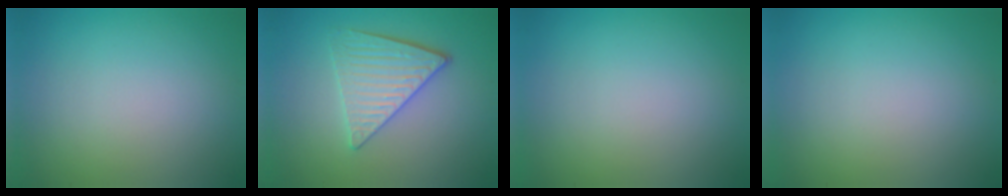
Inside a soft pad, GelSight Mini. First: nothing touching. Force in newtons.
{"total": 4.1, "press": 3.5, "slide": 2.1}
{"total": 0.0}
{"total": 0.0}